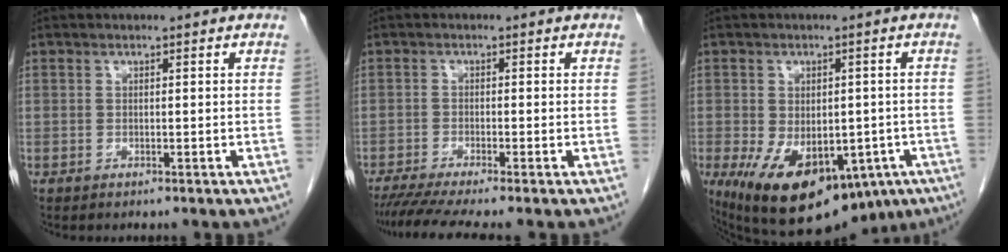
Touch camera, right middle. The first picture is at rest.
{"total": 6.6, "force": [-5.4, -0.6, 3.7], "torque": [-0.059, -0.017, -0.091]}
{"total": 18.6, "force": [-9.4, 10.1, 12.5], "torque": [-0.184, -0.016, -0.115]}